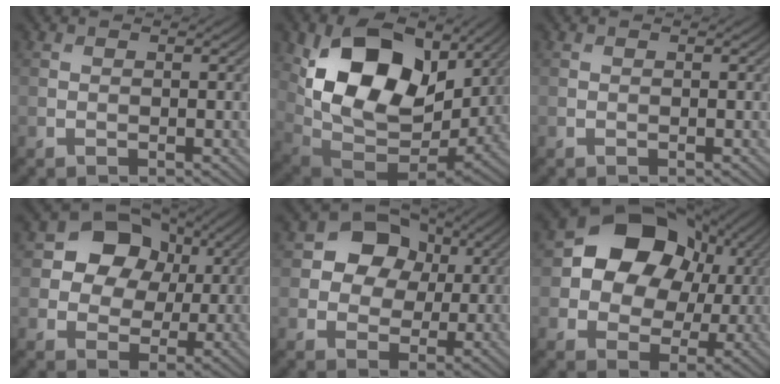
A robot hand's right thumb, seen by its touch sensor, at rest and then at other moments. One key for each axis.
{"total": 16.9, "fx": 4.9, "fy": 11.0, "fz": 11.8, "tx": -0.231, "ty": -0.004, "tz": 0.103}
{"total": 0.0}
{"total": 9.4, "fx": 2.5, "fy": 7.7, "fz": 4.7, "tx": -0.088, "ty": 0.020, "tz": 0.021}
{"total": 8.3, "fx": 2.0, "fy": 6.9, "fz": 4.1, "tx": -0.082, "ty": 0.022, "tz": 0.013}
{"total": 12.9, "fx": 3.1, "fy": 10.1, "fz": 7.4, "tx": -0.129, "ty": 0.005, "tz": 0.040}